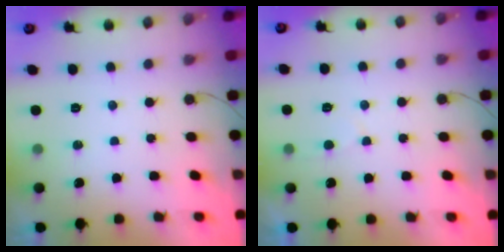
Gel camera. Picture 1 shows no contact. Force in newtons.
{"total": 2.3, "press": 2.3, "slide": 0.3}